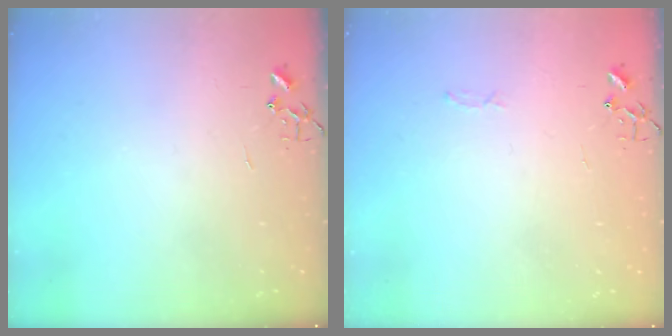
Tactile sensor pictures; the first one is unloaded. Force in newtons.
{"total": 2.8, "press": 2.8, "slide": 0.4}